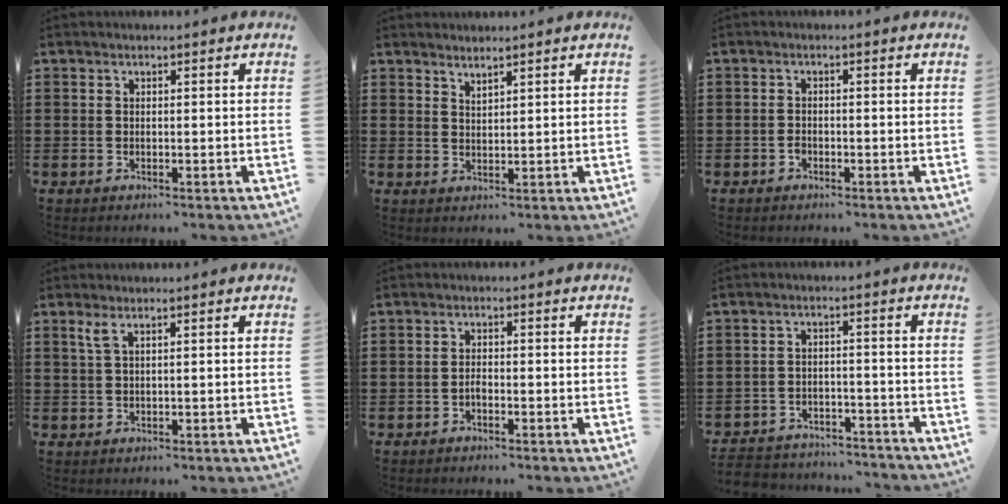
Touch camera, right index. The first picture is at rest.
{"total": 1.7, "force": [1.7, 0.0, -0.1], "torque": [-0.001, 0.001, 0.033]}
{"total": 1.0, "force": [-0.7, 0.6, 0.4], "torque": [-0.010, -0.001, -0.013]}
{"total": 1.5, "force": [0.8, 0.3, 1.2], "torque": [-0.027, 0.001, 0.014]}
{"total": 1.1, "force": [-0.7, 0.6, 0.6], "torque": [-0.015, -0.002, -0.013]}
{"total": 3.7, "force": [-3.7, 0.6, 0.1], "torque": [-0.008, 0.003, -0.078]}